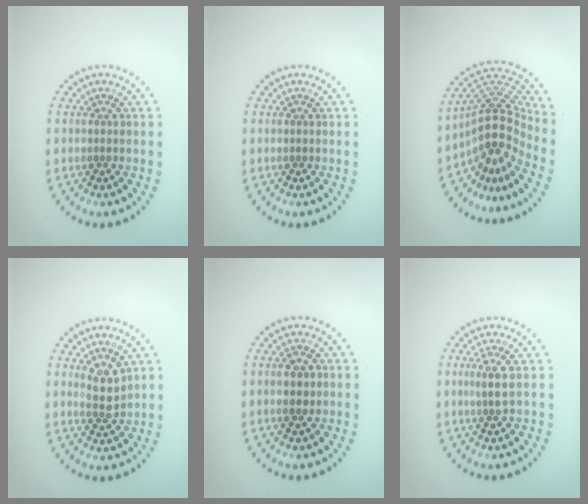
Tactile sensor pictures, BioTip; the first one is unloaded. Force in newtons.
{"total": 0.0}
{"total": 5.0, "press": 3.6, "slide": 3.6}
{"total": 2.4, "press": 2.2, "slide": 1.0}
{"total": 1.5, "press": 1.5, "slide": 0.2}
{"total": 1.9, "press": 1.6, "slide": 1.1}